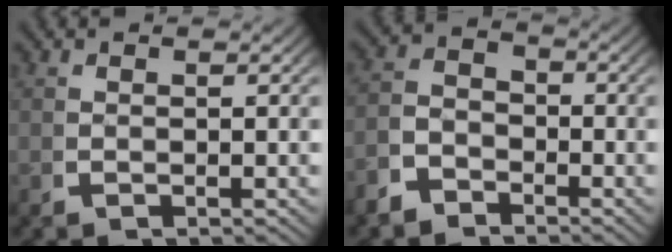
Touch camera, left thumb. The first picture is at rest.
{"total": 3.5, "force": [-2.1, 2.4, 1.5], "torque": [-0.023, -0.016, -0.036]}